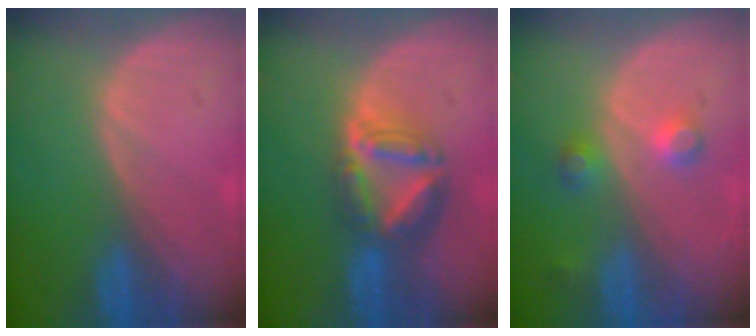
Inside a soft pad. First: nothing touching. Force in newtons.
{"total": 7.7, "press": 6.7, "slide": 3.7}
{"total": 3.5, "press": 3.4, "slide": 0.7}